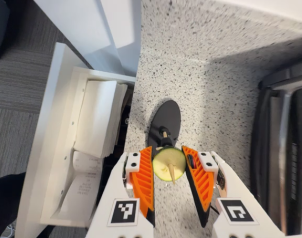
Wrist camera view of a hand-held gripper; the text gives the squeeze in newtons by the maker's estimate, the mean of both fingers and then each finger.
{"total": 9.8, "left": 9.7, "right": 10.0}